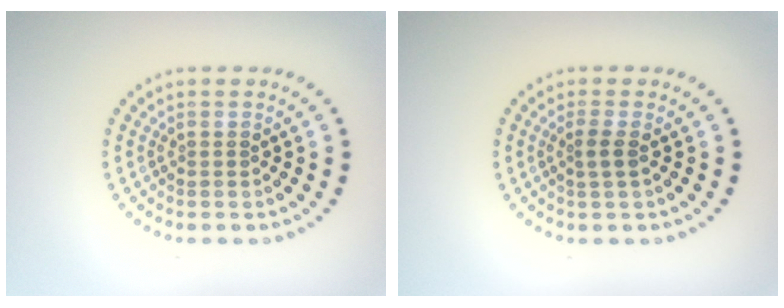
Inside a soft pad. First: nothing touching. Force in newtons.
{"total": 1.3, "press": 1.1, "slide": 0.7}